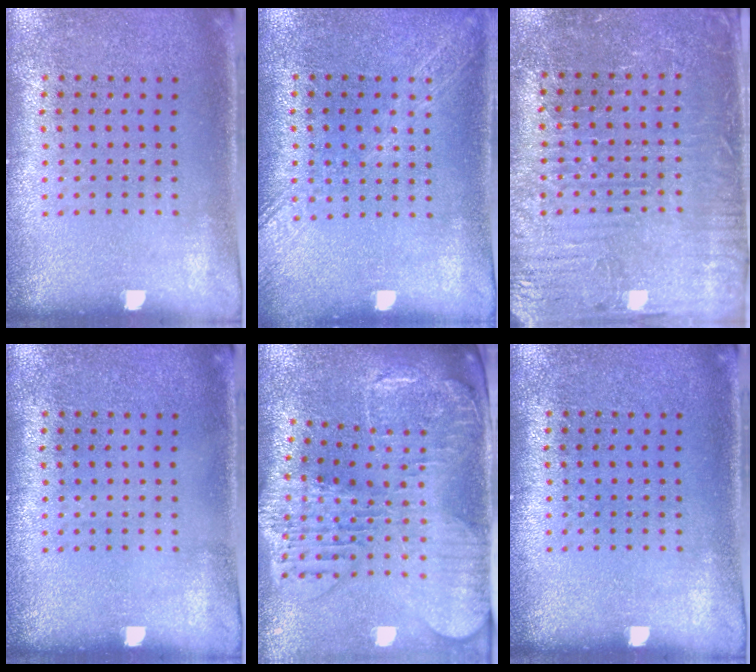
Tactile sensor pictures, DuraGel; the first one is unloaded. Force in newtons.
{"total": 1.7, "press": 1.7, "slide": 0.3}
{"total": 3.5, "press": 3.5, "slide": 0.6}
{"total": 0.0}
{"total": 2.9, "press": 2.4, "slide": 1.5}
{"total": 0.0}